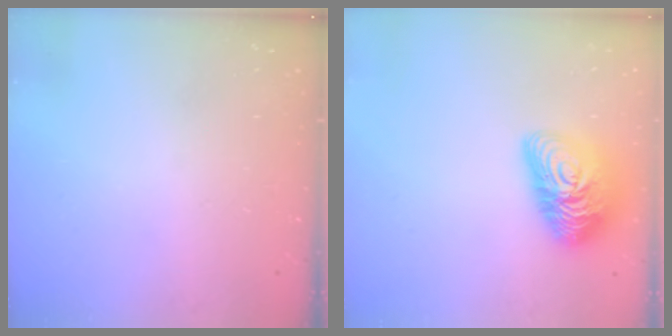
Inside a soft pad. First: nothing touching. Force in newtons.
{"total": 16.8, "press": 16.8, "slide": 1.0}